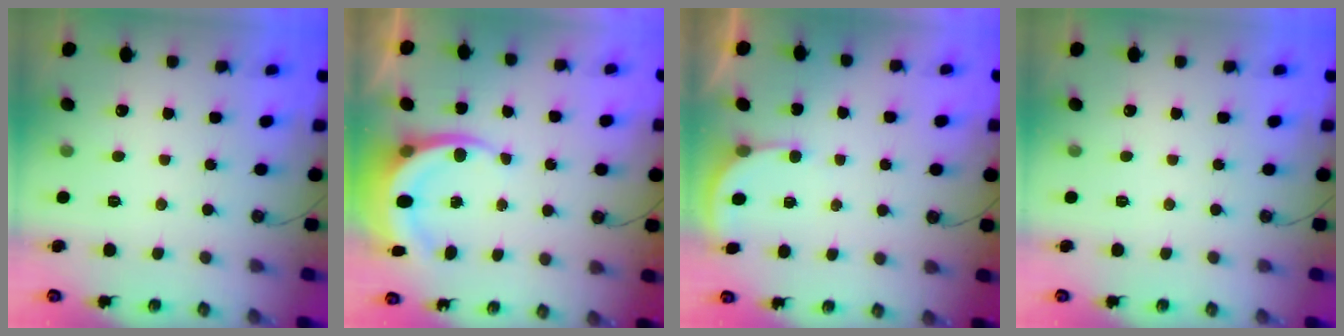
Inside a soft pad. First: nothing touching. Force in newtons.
{"total": 7.2, "press": 7.0, "slide": 1.8}
{"total": 2.4, "press": 2.4, "slide": 0.3}
{"total": 0.0}